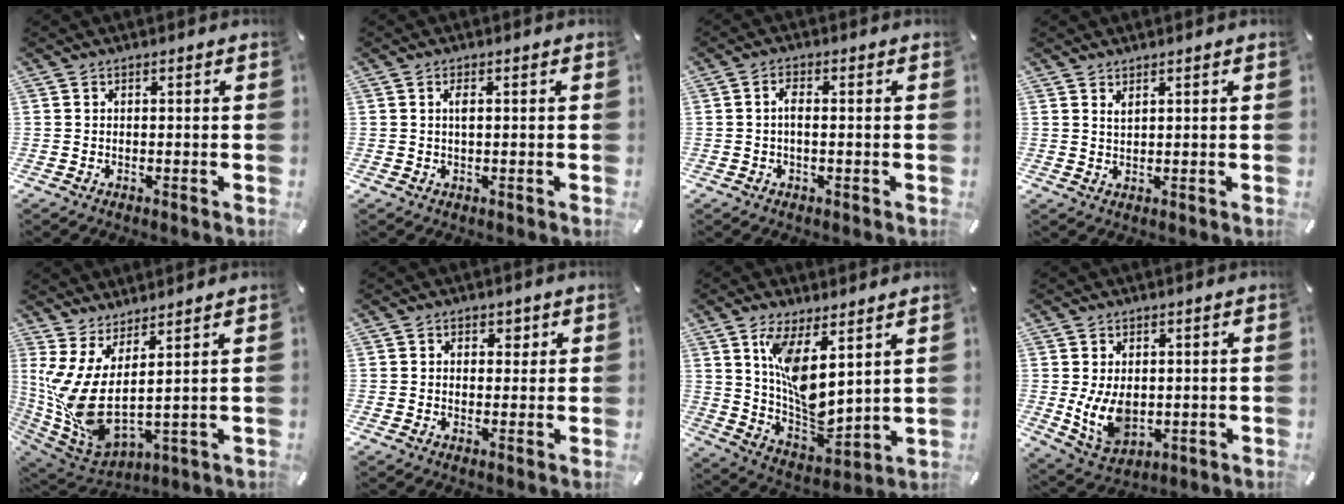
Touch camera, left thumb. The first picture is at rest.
{"total": 1.6, "force": [0.3, 0.4, 1.5], "torque": [-0.032, 0.001, 0.004]}
{"total": 2.6, "force": [-0.2, 1.0, 2.4], "torque": [-0.043, 0.003, -0.004]}
{"total": 1.5, "force": [1.3, 0.3, 0.8], "torque": [-0.017, -0.001, 0.023]}
{"total": 8.9, "force": [1.0, 3.3, 8.3], "torque": [-0.193, -0.054, 0.020]}
{"total": 2.8, "force": [0.7, 2.4, 1.2], "torque": [-0.002, -0.003, 0.004]}
{"total": 11.9, "force": [6.0, 5.2, 8.9], "torque": [-0.168, -0.048, 0.112]}
{"total": 9.1, "force": [0.1, 6.6, 6.3], "torque": [-0.132, -0.002, 0.004]}